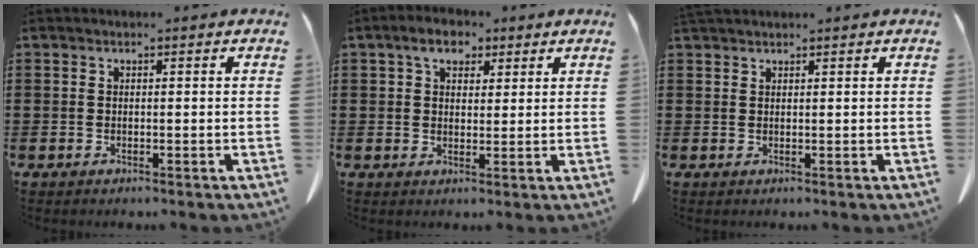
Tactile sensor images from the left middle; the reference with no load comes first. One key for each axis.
{"total": 4.9, "fx": 2.9, "fy": 3.0, "fz": 2.5, "tx": -0.055, "ty": 0.012, "tz": 0.051}
{"total": 1.2, "fx": 1.1, "fy": 0.2, "fz": 0.3, "tx": -0.010, "ty": -0.001, "tz": 0.023}